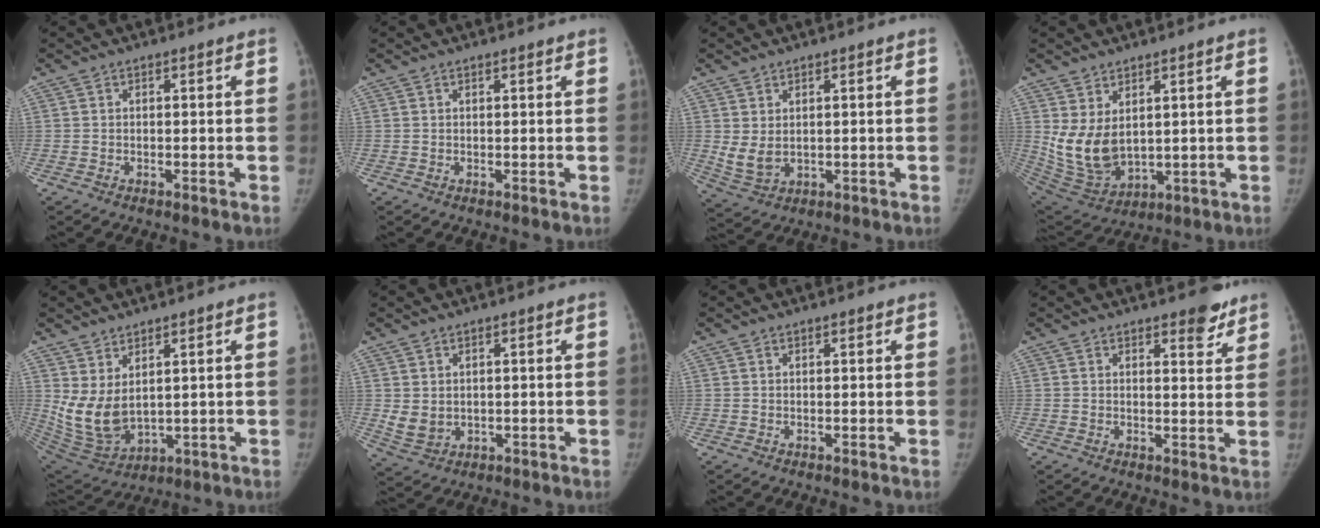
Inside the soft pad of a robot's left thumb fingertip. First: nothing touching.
{"total": 0.6, "force": [0.5, 0.1, 0.4], "torque": [-0.006, -0.002, 0.007]}
{"total": 4.8, "force": [1.0, 3.1, 3.5], "torque": [-0.065, -0.012, 0.032]}
{"total": 10.8, "force": [2.7, 6.8, 7.9], "torque": [-0.144, -0.025, 0.078]}
{"total": 9.9, "force": [3.1, 5.5, 7.7], "torque": [-0.145, -0.026, 0.084]}
{"total": 4.4, "force": [0.6, 3.5, 2.6], "torque": [-0.041, -0.015, 0.027]}
{"total": 0.7, "force": [0.5, 0.1, 0.4], "torque": [-0.007, -0.002, 0.008]}
{"total": 4.7, "force": [3.4, 1.8, 2.6], "torque": [-0.013, -0.022, 0.044]}